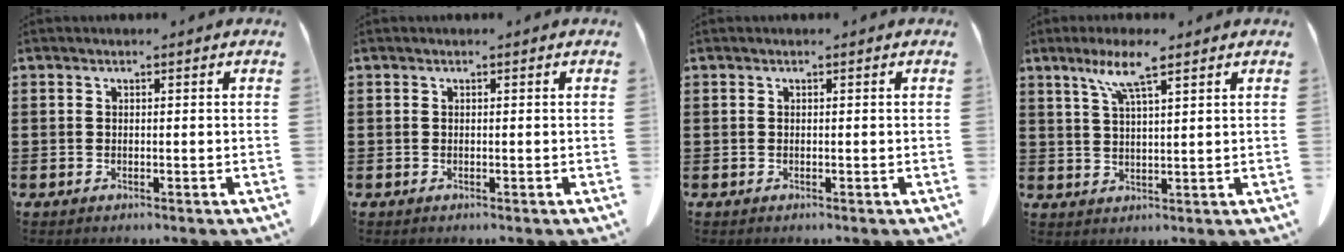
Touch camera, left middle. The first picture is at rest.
{"total": 0.0}
{"total": 0.0}
{"total": 6.3, "force": [4.1, 0.7, 4.7], "torque": [-0.103, 0.001, 0.070]}